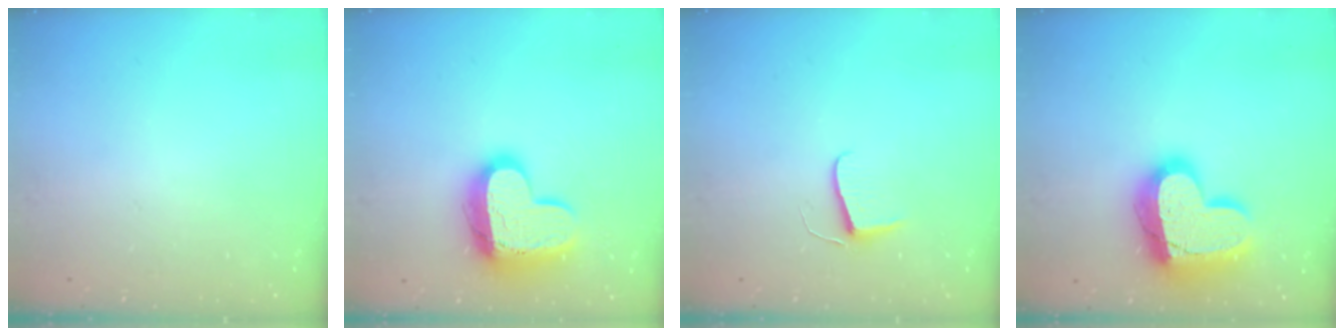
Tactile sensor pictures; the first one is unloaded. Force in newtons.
{"total": 16.3, "press": 16.3, "slide": 1.0}
{"total": 5.9, "press": 5.8, "slide": 0.6}
{"total": 21.4, "press": 21.3, "slide": 1.7}